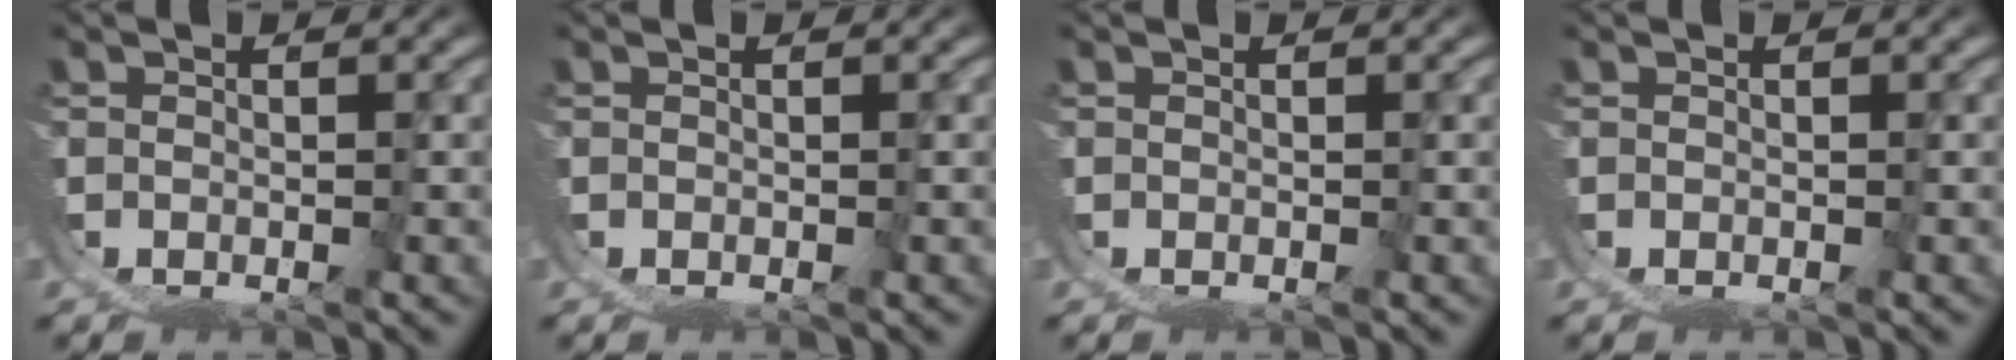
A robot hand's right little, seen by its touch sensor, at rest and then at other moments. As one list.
[{"total": 0.0}, {"total": 0.0}, {"total": 0.0}]